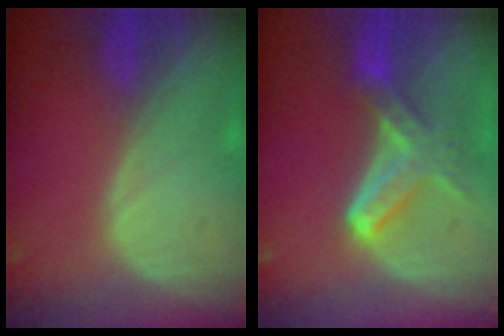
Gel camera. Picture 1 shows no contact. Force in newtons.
{"total": 6.4, "press": 6.4, "slide": 0.6}